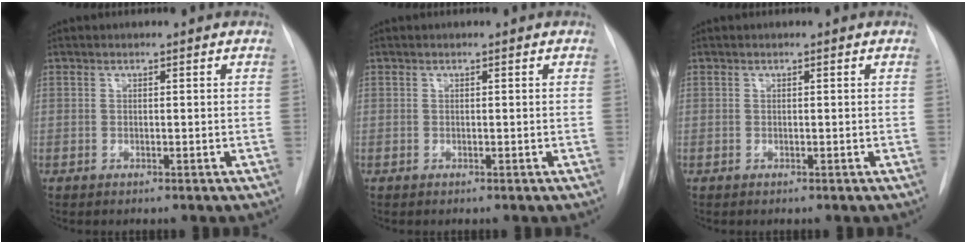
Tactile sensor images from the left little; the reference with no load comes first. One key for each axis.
{"total": 0.0}
{"total": 0.0}